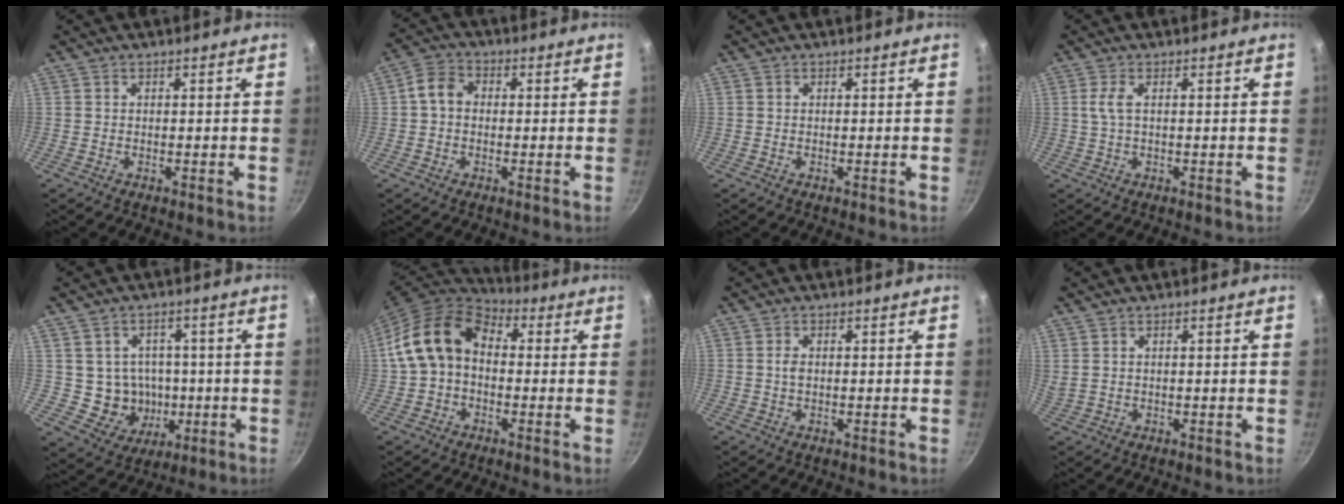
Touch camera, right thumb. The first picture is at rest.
{"total": 4.9, "force": [0.0, 3.9, 3.0], "torque": [-0.046, 0.016, -0.014]}
{"total": 0.0}
{"total": 2.5, "force": [0.4, 0.7, 2.4], "torque": [-0.059, 0.004, 0.009]}
{"total": 9.1, "force": [-0.6, 8.5, 3.2], "torque": [-0.014, 0.011, 0.000]}
{"total": 13.9, "force": [0.8, 10.2, 9.5], "torque": [-0.151, 0.037, -0.001]}
{"total": 1.3, "force": [0.1, 0.8, 1.0], "torque": [-0.018, 0.001, 0.000]}
{"total": 1.5, "force": [0.7, 0.4, 1.2], "torque": [-0.026, 0.002, 0.017]}